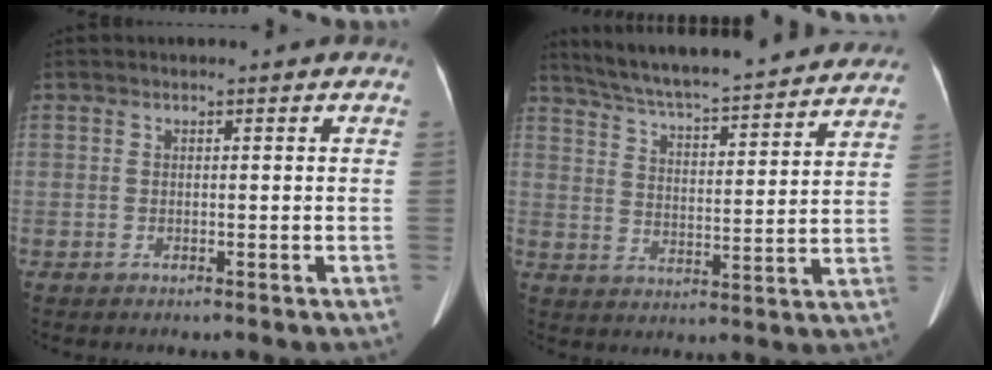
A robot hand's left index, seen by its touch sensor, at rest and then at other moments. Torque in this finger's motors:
{"motor_torque": [0.25, -0.57, 0.04, 0.01]}